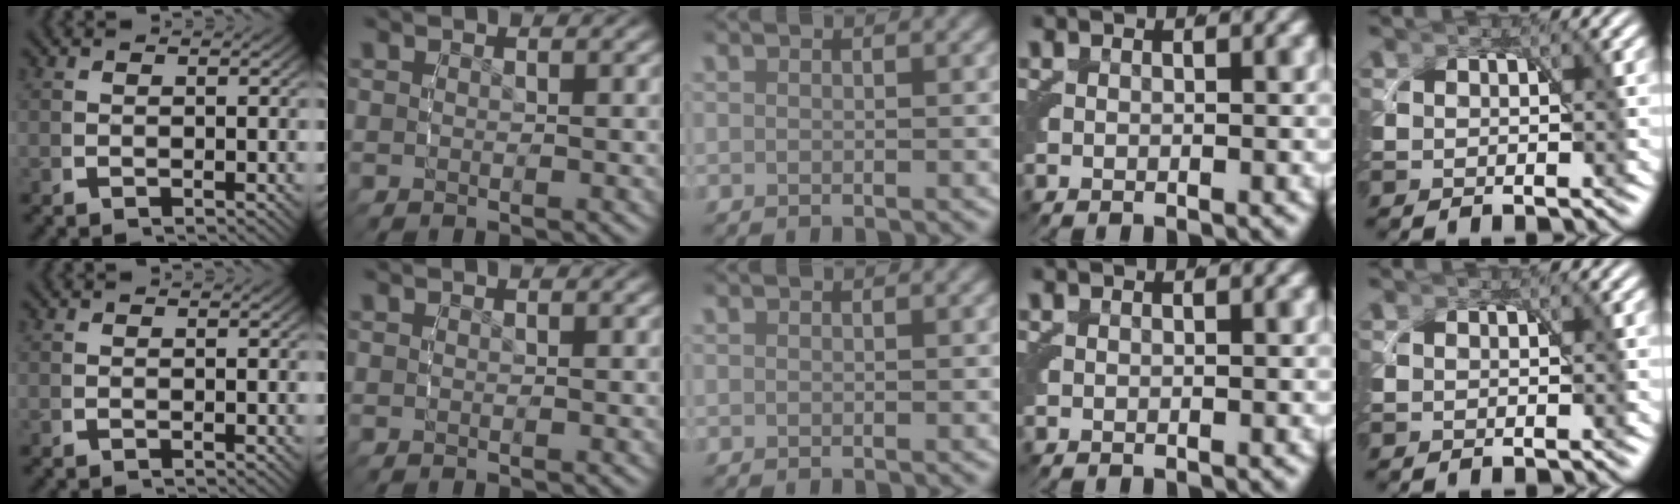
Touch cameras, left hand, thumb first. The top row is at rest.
{}